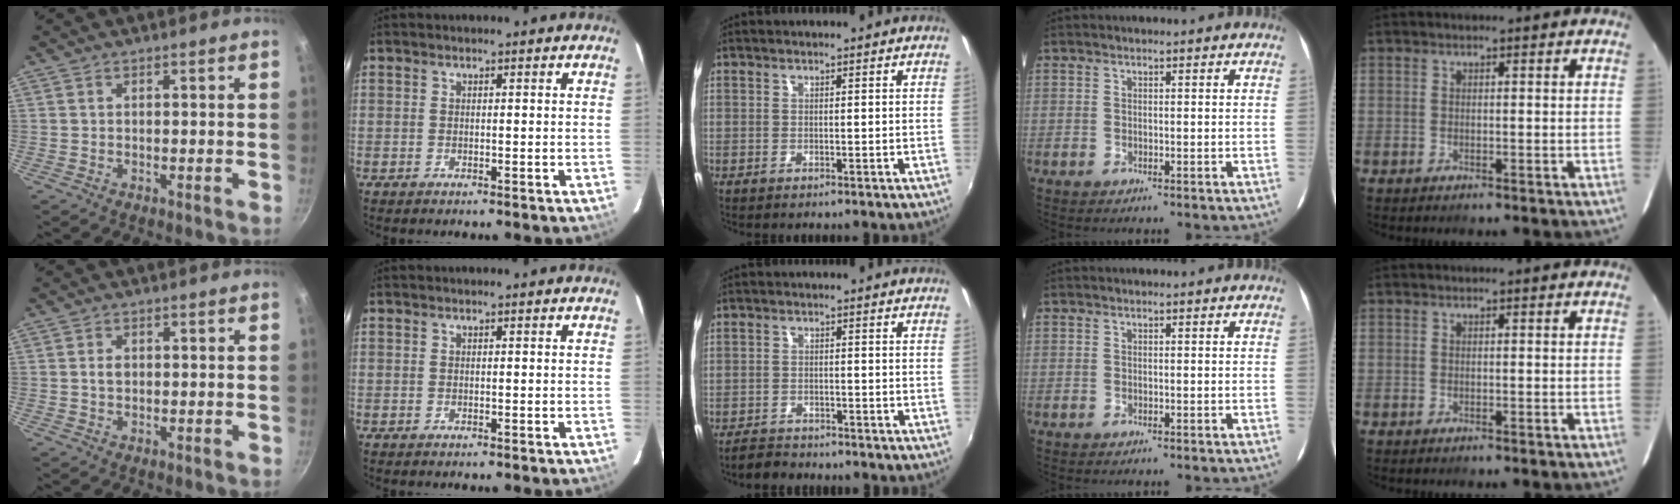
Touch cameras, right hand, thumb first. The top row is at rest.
{"thumb": {"total": 1.8, "force": [0.1, 1.3, 1.2], "torque": [-0.016, 0.004, 0.002]}, "middle": {"total": 3.6, "force": [-3.3, 1.3, 0.4], "torque": [-0.027, -0.003, -0.060]}}